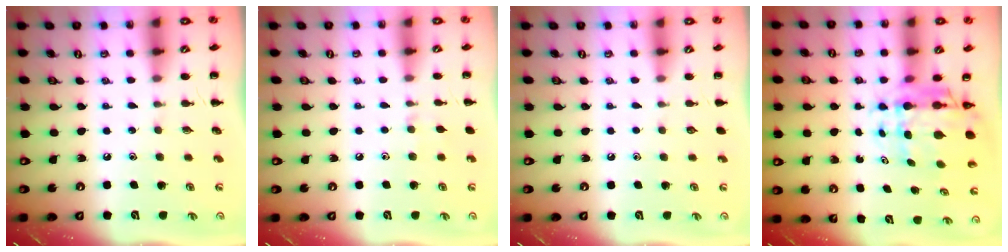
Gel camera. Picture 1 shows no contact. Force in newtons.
{"total": 4.5, "press": 4.2, "slide": 1.5}
{"total": 0.0}
{"total": 7.4, "press": 6.8, "slide": 2.7}